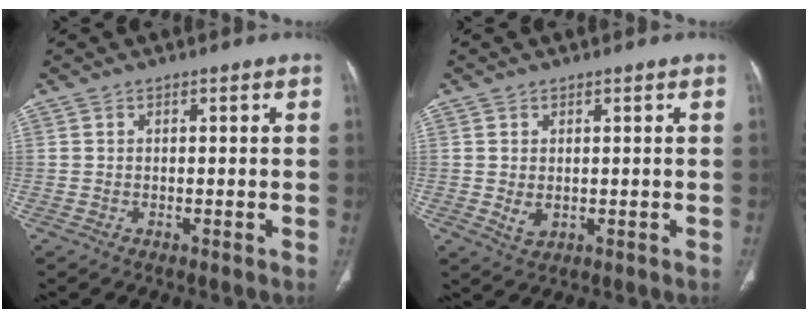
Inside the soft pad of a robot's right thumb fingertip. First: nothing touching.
{"total": 2.6, "force": [0.0, 1.8, 2.0], "torque": [-0.035, -0.007, 0.010]}